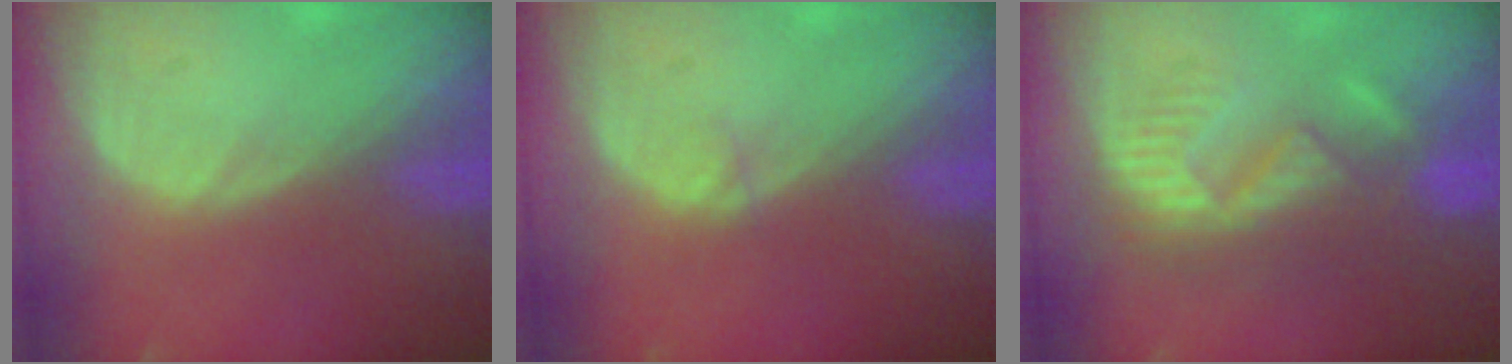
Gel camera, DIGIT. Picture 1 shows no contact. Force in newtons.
{"total": 0.5, "press": 0.5, "slide": 0.1}
{"total": 8.9, "press": 8.4, "slide": 2.9}